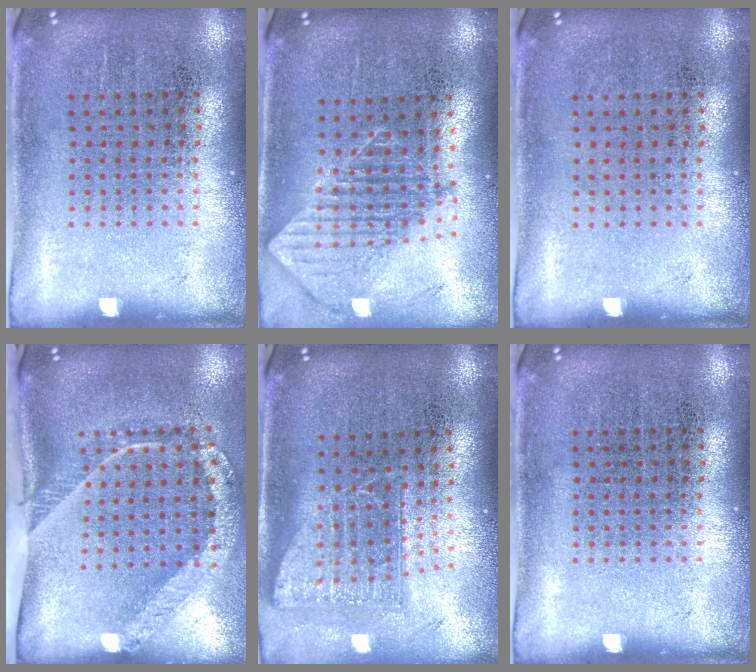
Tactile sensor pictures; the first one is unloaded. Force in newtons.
{"total": 1.7, "press": 1.3, "slide": 1.0}
{"total": 0.0}
{"total": 2.4, "press": 1.6, "slide": 1.8}
{"total": 1.7, "press": 1.3, "slide": 1.1}
{"total": 0.0}